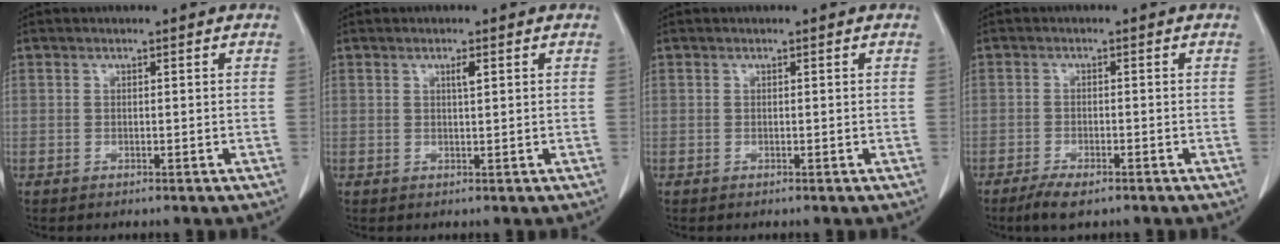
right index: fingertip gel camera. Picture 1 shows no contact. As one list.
[{"total": 1.3, "force": [0.6, 0.1, 1.1], "torque": [-0.018, -0.001, 0.008]}, {"total": 0.0}, {"total": 3.6, "force": [-2.5, 1.0, 2.4], "torque": [-0.044, -0.004, -0.042]}]